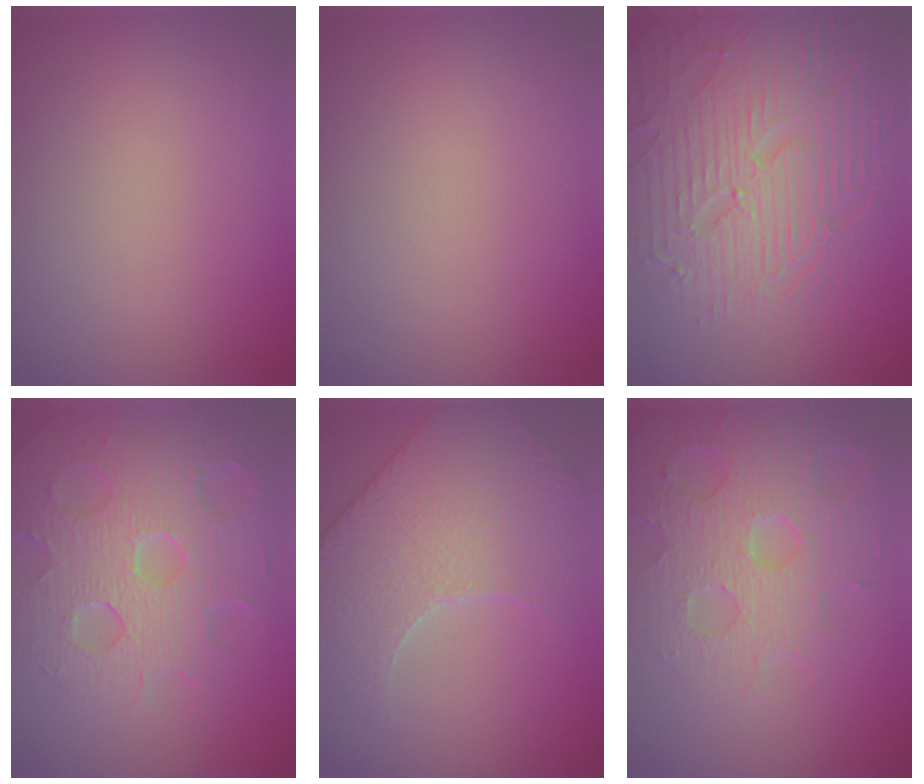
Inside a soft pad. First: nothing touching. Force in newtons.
{"total": 0.0}
{"total": 8.4, "press": 6.1, "slide": 5.8}
{"total": 8.7, "press": 6.0, "slide": 6.2}
{"total": 5.0, "press": 4.9, "slide": 0.8}
{"total": 6.4, "press": 5.3, "slide": 3.6}